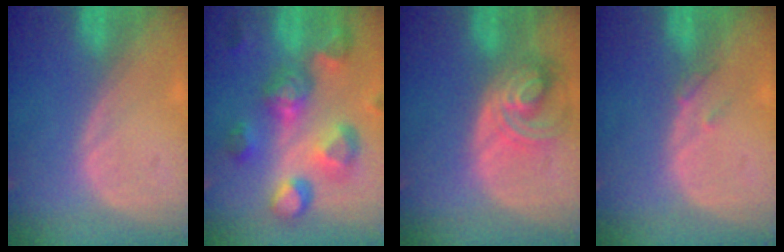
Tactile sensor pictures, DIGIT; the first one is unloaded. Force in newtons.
{"total": 11.3, "press": 10.0, "slide": 5.2}
{"total": 7.7, "press": 6.9, "slide": 3.5}
{"total": 1.5, "press": 1.3, "slide": 0.7}